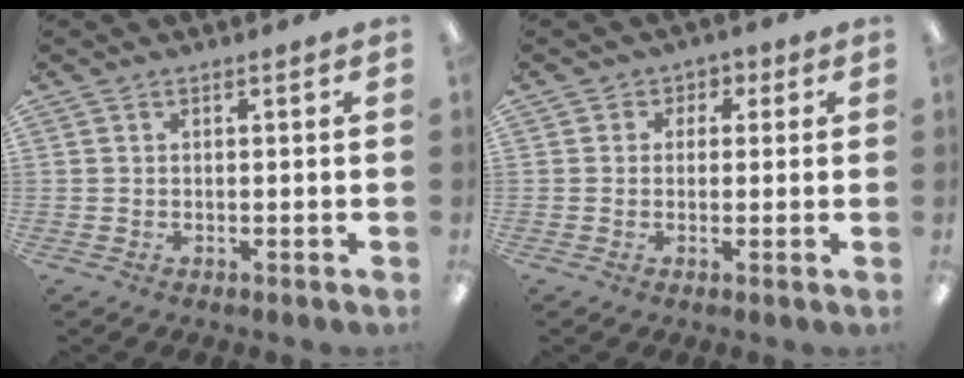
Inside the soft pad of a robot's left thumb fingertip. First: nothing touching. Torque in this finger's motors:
{"motor_torque": [-0.35, 0.30, -0.23, 0.14, -0.01]}